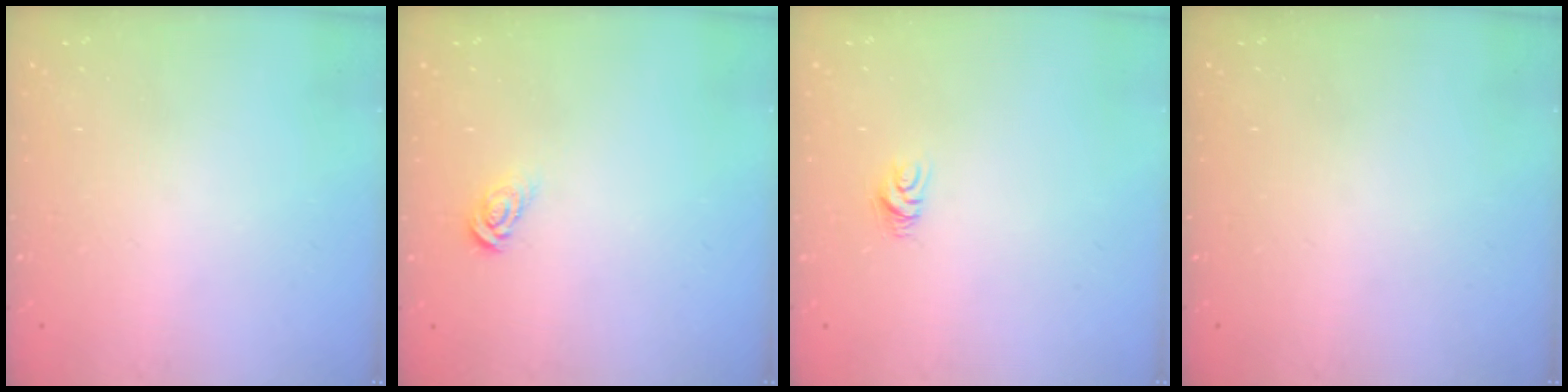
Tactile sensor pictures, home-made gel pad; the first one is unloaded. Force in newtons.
{"total": 5.2, "press": 5.2, "slide": 0.4}
{"total": 5.0, "press": 5.0, "slide": 0.3}
{"total": 0.0}